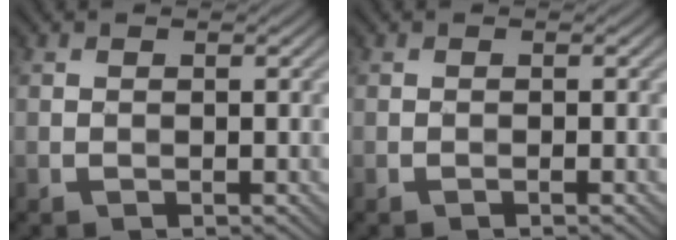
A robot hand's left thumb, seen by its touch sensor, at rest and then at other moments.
{"total": 0.5, "force": [-0.4, -0.1, 0.4], "torque": [-0.008, 0.001, -0.009]}